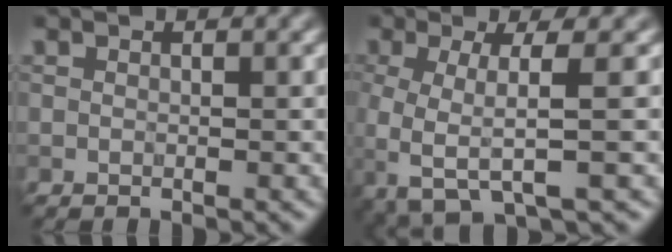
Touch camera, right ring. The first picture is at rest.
{"total": 5.0, "force": [-1.3, 1.3, 4.6], "torque": [-0.089, -0.014, -0.030]}